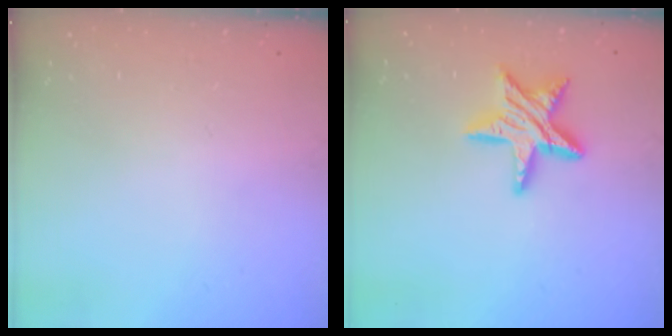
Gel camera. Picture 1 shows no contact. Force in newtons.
{"total": 11.7, "press": 11.6, "slide": 0.6}